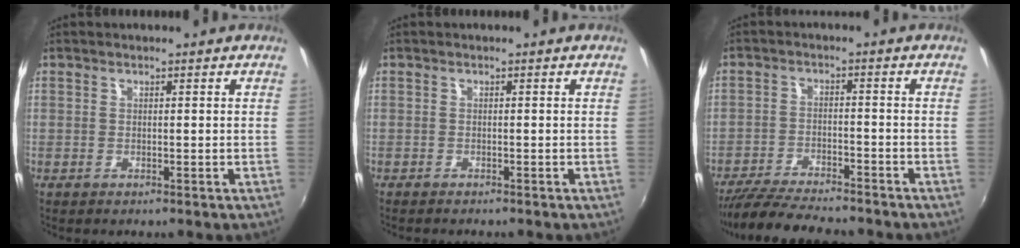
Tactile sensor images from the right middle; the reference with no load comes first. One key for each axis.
{"total": 1.2, "fx": -1.1, "fy": 0.2, "fz": 0.3, "tx": -0.008, "ty": -0.008, "tz": -0.020}
{"total": 12.2, "fx": -10.9, "fy": 2.3, "fz": 5.1, "tx": -0.125, "ty": -0.015, "tz": -0.184}